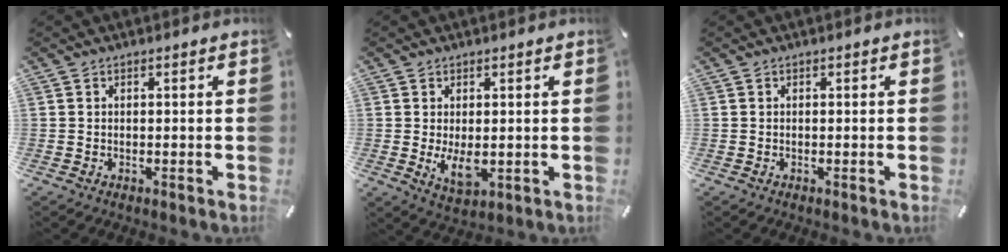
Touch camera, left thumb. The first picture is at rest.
{"total": 6.1, "force": [-0.3, 2.8, 5.4], "torque": [-0.119, -0.014, -0.009]}
{"total": 0.0}